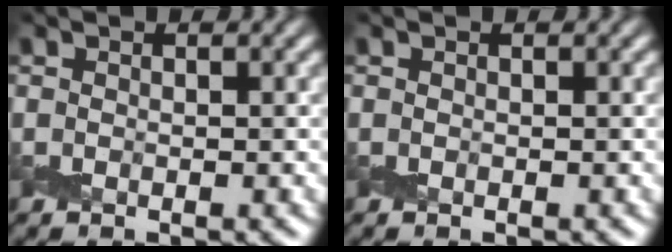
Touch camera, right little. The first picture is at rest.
{"total": 0.0}